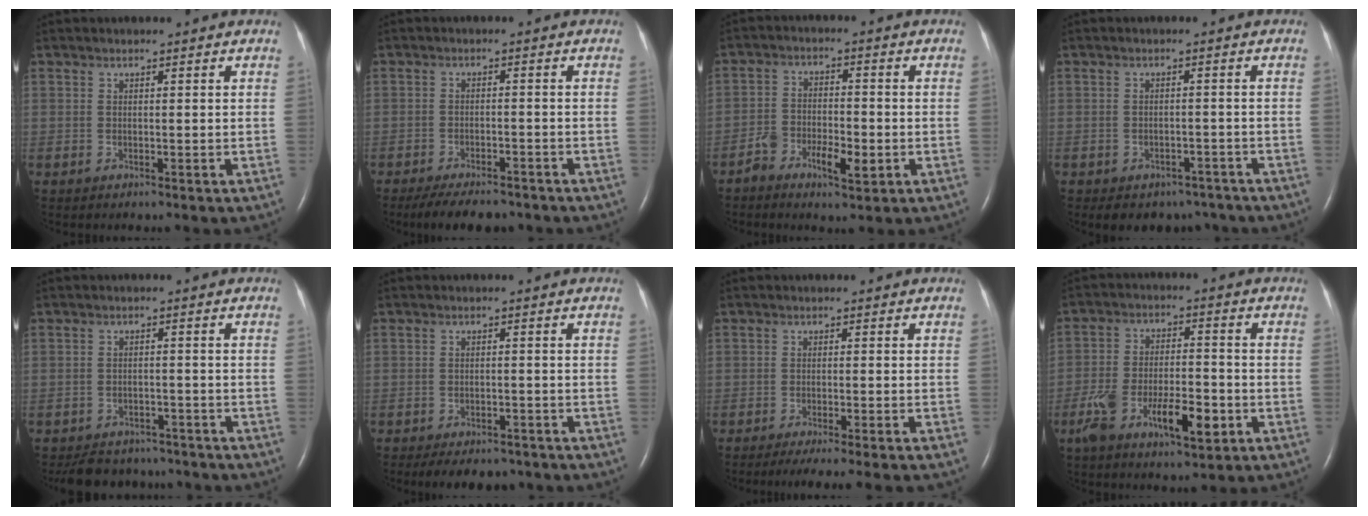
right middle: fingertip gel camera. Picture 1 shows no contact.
{"total": 8.4, "force": [-7.1, 2.7, 3.6], "torque": [-0.053, -0.009, -0.106]}
{"total": 5.8, "force": [-2.8, 2.5, 4.4], "torque": [-0.083, 0.008, -0.047]}
{"total": 7.2, "force": [-5.8, 4.1, 1.4], "torque": [-0.009, 0.011, -0.067]}
{"total": 8.7, "force": [-7.7, 3.6, 1.4], "torque": [-0.024, 0.004, -0.100]}
{"total": 7.6, "force": [-6.2, 3.3, 2.8], "torque": [-0.034, 0.000, -0.081]}
{"total": 7.6, "force": [-6.3, -1.0, 4.1], "torque": [-0.038, -0.016, -0.091]}
{"total": 11.4, "force": [-4.8, 4.0, 9.6], "torque": [-0.182, 0.003, -0.075]}